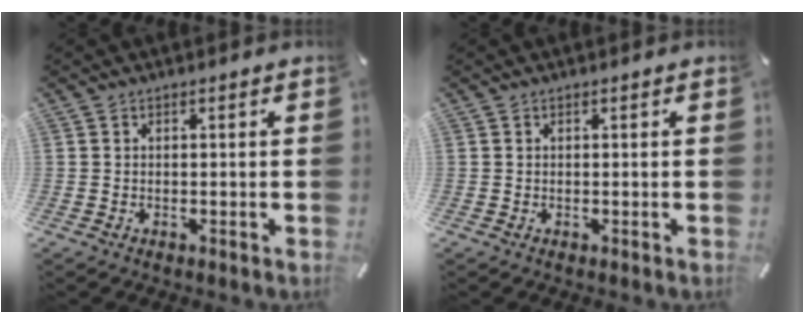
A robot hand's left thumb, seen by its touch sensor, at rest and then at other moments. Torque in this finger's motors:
{"motor_torque": [-0.06, -0.06, -0.01, 0.02, 0.00]}